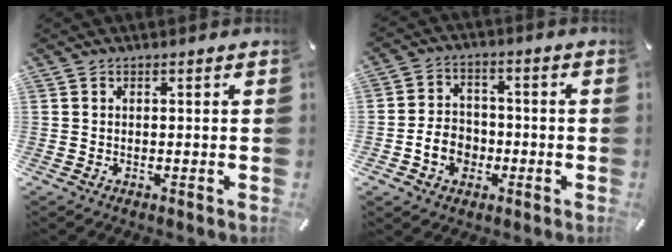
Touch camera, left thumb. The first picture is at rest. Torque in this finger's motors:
{"motor_torque": [-0.23, 0.43, 0.22, -0.09, 0.13]}